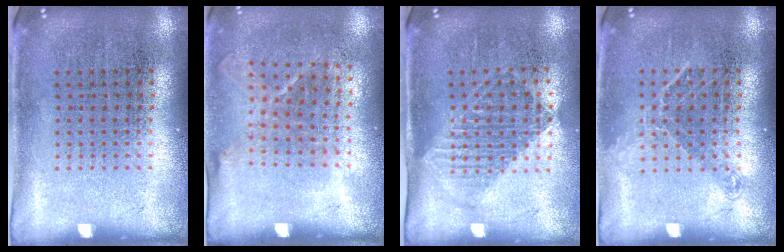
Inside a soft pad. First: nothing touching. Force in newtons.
{"total": 1.3, "press": 1.0, "slide": 0.8}
{"total": 1.2, "press": 1.1, "slide": 0.6}
{"total": 1.1, "press": 0.8, "slide": 0.6}